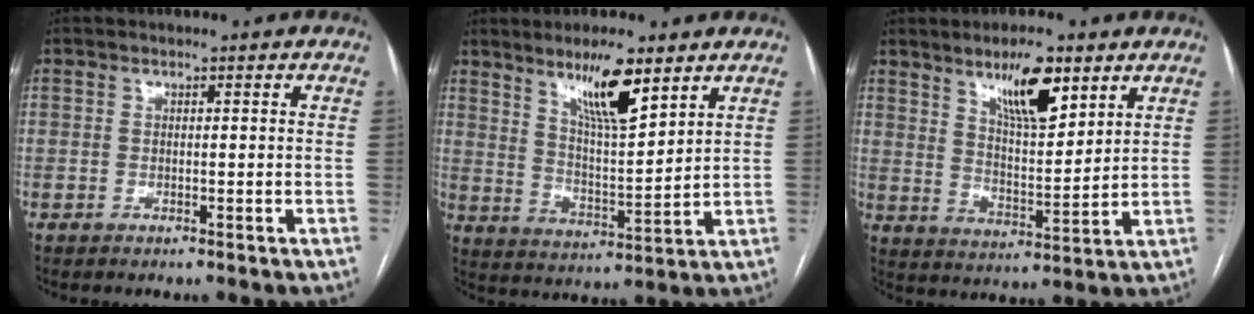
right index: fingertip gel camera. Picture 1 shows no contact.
{"total": 9.9, "force": [6.4, 1.4, 7.4], "torque": [-0.132, -0.008, 0.117]}
{"total": 10.1, "force": [6.2, 2.6, 7.5], "torque": [-0.131, -0.002, 0.110]}